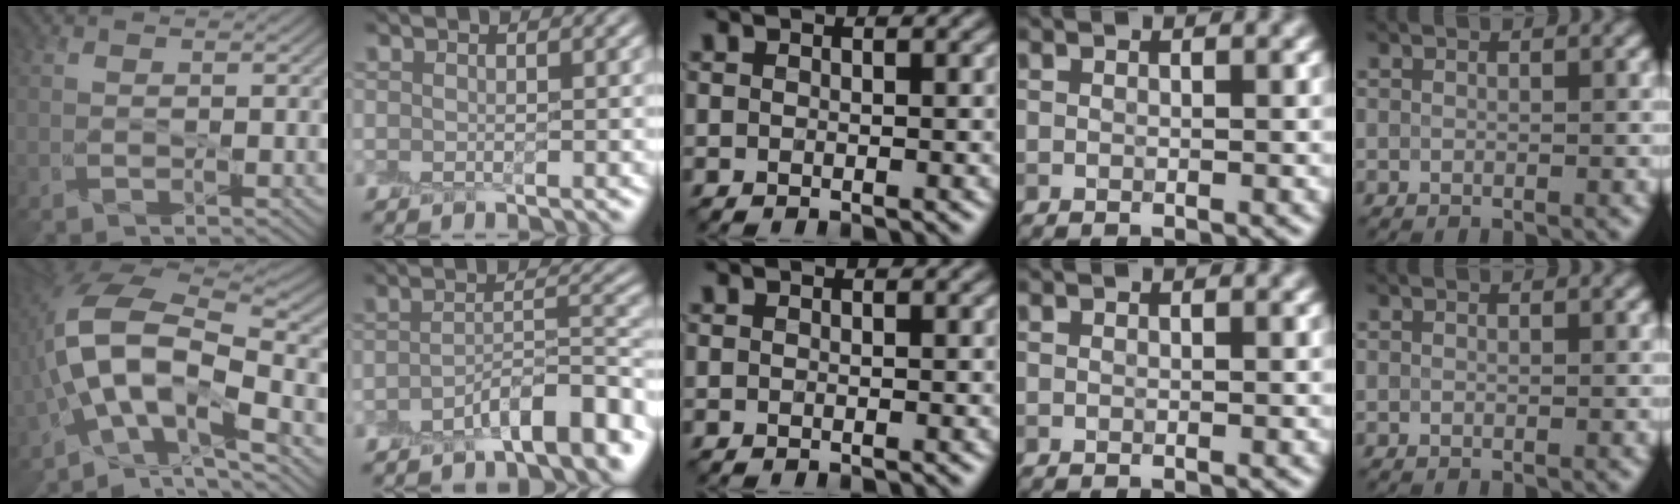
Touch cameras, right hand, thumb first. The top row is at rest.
{"thumb": {"total": 13.0, "force": [-4.0, 5.4, 11.2], "torque": [-0.212, 0.009, -0.081]}, "index": {"total": 6.2, "force": [-3.7, 1.7, 4.7], "torque": [-0.068, 0.012, -0.060]}}